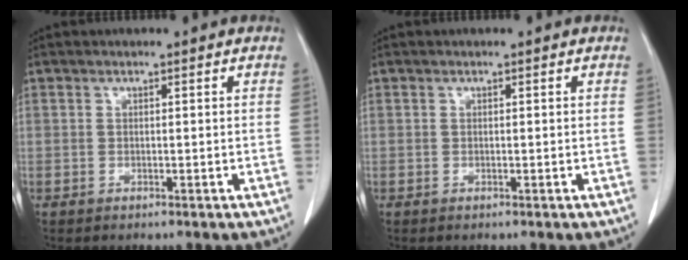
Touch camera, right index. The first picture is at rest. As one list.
[{"total": 0.0}]